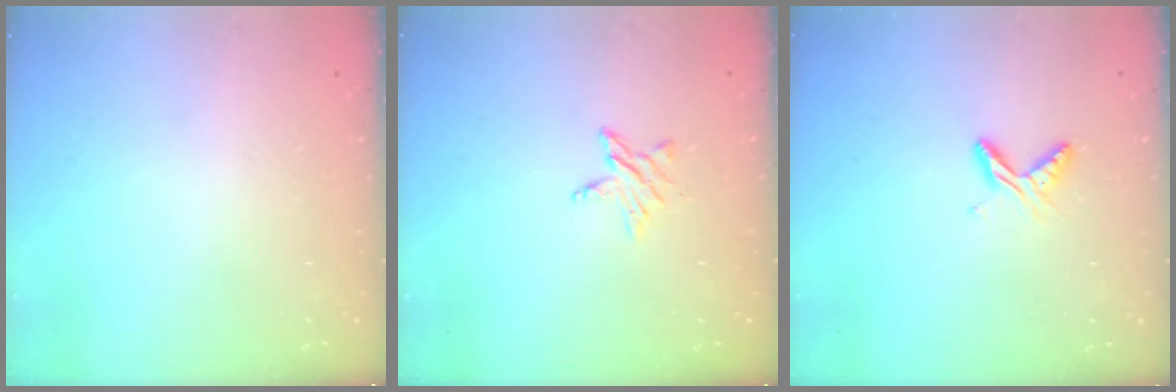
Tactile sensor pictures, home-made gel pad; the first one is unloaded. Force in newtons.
{"total": 5.0, "press": 5.0, "slide": 0.6}
{"total": 6.1, "press": 6.1, "slide": 0.7}